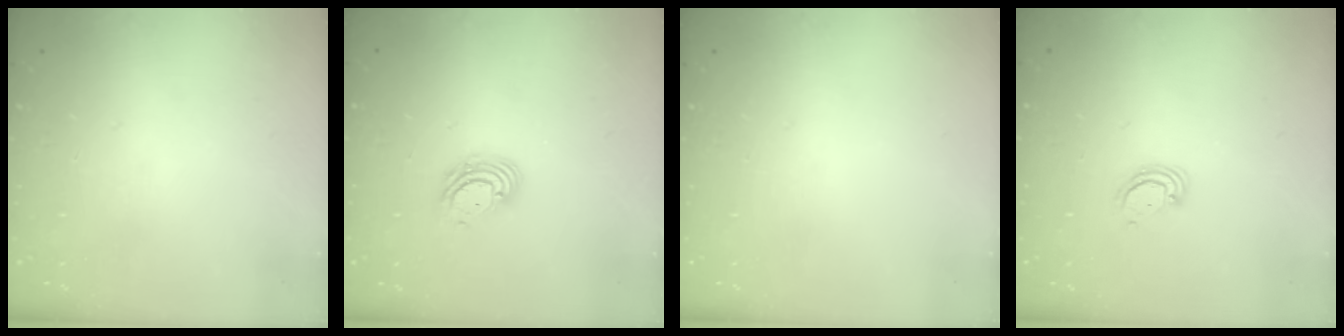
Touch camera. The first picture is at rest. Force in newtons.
{"total": 8.0, "press": 7.8, "slide": 1.5}
{"total": 0.0}
{"total": 3.6, "press": 3.6, "slide": 0.3}